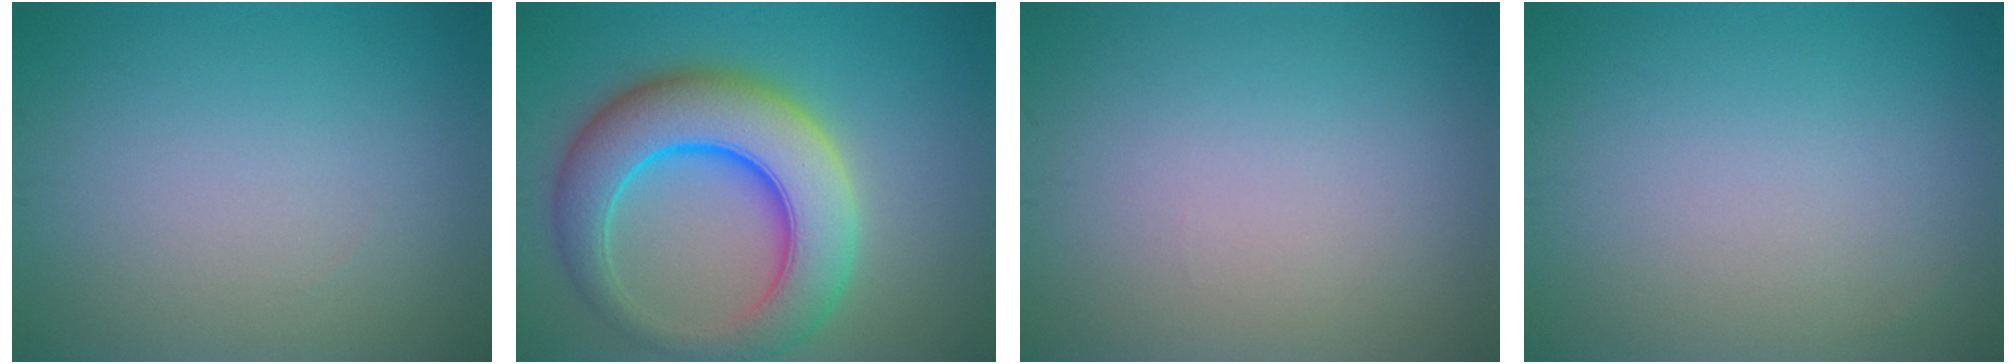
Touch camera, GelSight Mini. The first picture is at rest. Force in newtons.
{"total": 9.9, "press": 9.9, "slide": 0.3}
{"total": 0.0}
{"total": 0.0}